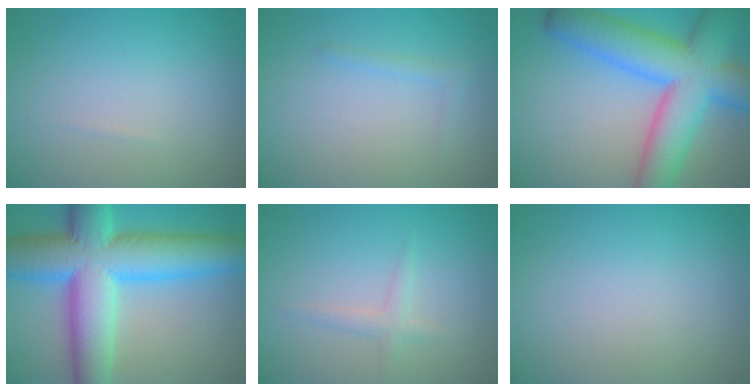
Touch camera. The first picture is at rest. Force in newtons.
{"total": 0.8, "press": 0.8, "slide": 0.1}
{"total": 11.8, "press": 11.8, "slide": 0.3}
{"total": 13.8, "press": 13.8, "slide": 0.5}
{"total": 1.3, "press": 1.3, "slide": 0.0}
{"total": 0.0}